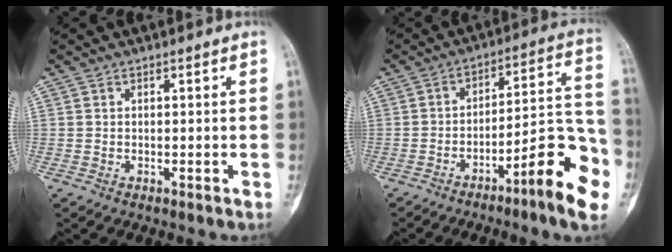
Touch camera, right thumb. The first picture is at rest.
{"total": 18.6, "force": [-8.6, 3.7, 16.1], "torque": [-0.212, 0.070, -0.124]}